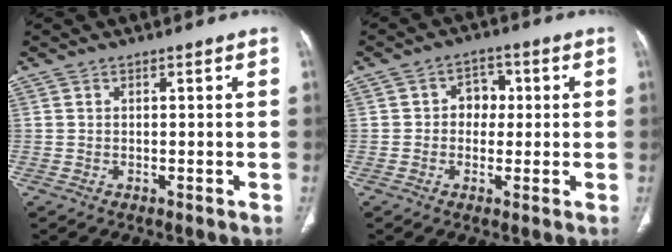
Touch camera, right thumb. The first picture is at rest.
{"total": 4.9, "force": [0.4, 4.0, 2.8], "torque": [-0.008, 0.011, -0.001]}